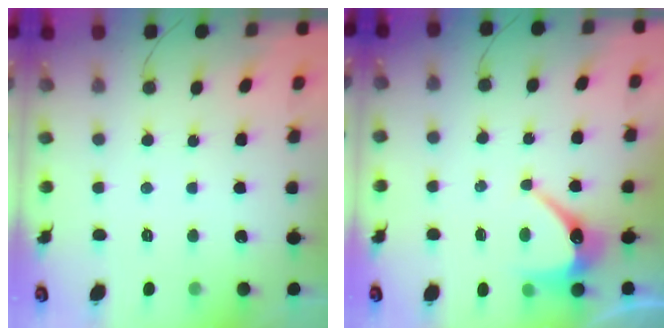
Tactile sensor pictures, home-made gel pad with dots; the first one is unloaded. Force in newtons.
{"total": 6.2, "press": 6.2, "slide": 0.4}